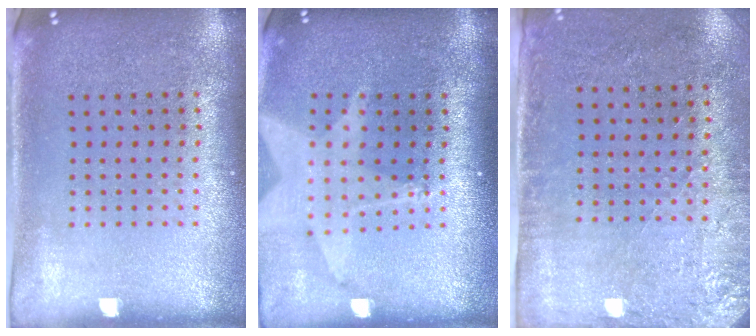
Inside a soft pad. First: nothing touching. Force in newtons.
{"total": 2.0, "press": 1.6, "slide": 1.3}
{"total": 2.8, "press": 2.3, "slide": 1.6}